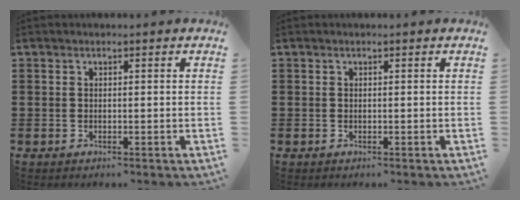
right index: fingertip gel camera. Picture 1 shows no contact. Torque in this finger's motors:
{"motor_torque": [0.00, 2.14, 0.00, -0.01]}